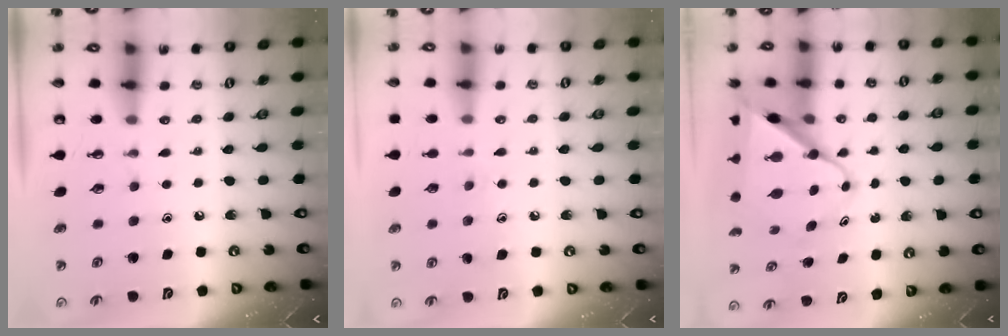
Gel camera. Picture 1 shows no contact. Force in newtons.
{"total": 5.2, "press": 5.2, "slide": 0.2}
{"total": 11.1, "press": 11.0, "slide": 0.9}